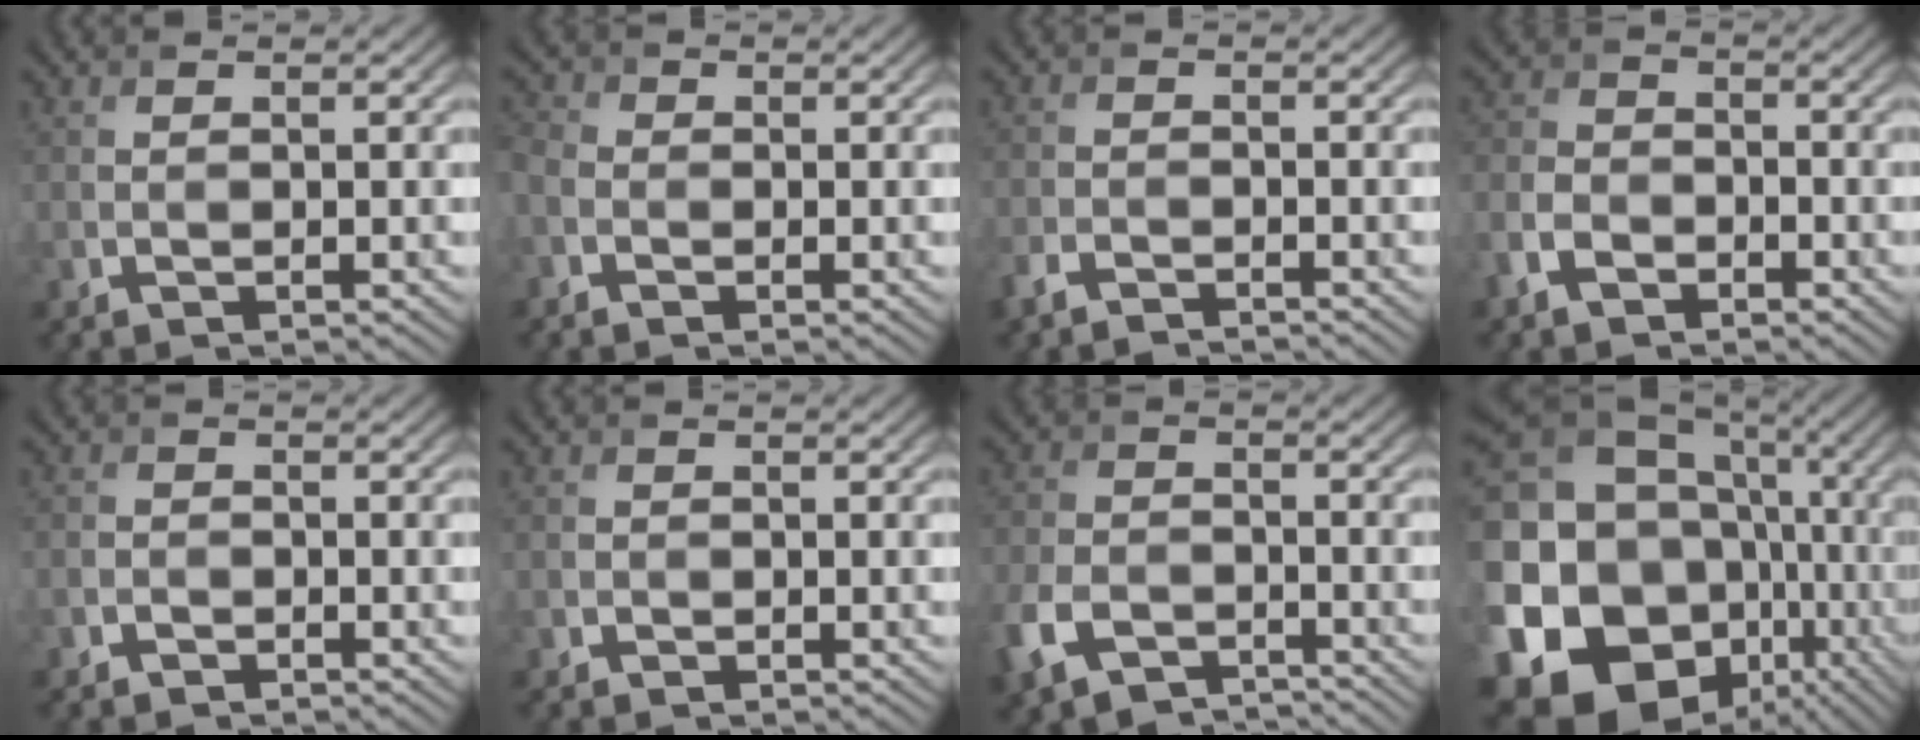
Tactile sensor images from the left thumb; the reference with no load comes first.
{"total": 2.9, "force": [-1.6, 2.1, 1.4], "torque": [-0.041, 0.001, -0.039]}
{"total": 2.6, "force": [-2.4, 0.4, 1.0], "torque": [-0.021, -0.004, -0.056]}
{"total": 4.6, "force": [-2.8, 3.0, 2.1], "torque": [-0.061, 0.002, -0.068]}
{"total": 1.3, "force": [-1.1, 0.6, 0.2], "torque": [-0.002, 0.004, -0.028]}
{"total": 0.8, "force": [-0.6, 0.4, 0.0], "torque": [0.002, 0.001, -0.017]}
{"total": 7.6, "force": [-5.0, 4.1, 4.1], "torque": [-0.101, -0.010, -0.108]}
{"total": 24.1, "force": [-4.7, 19.7, 13.1], "torque": [-0.307, -0.050, -0.083]}